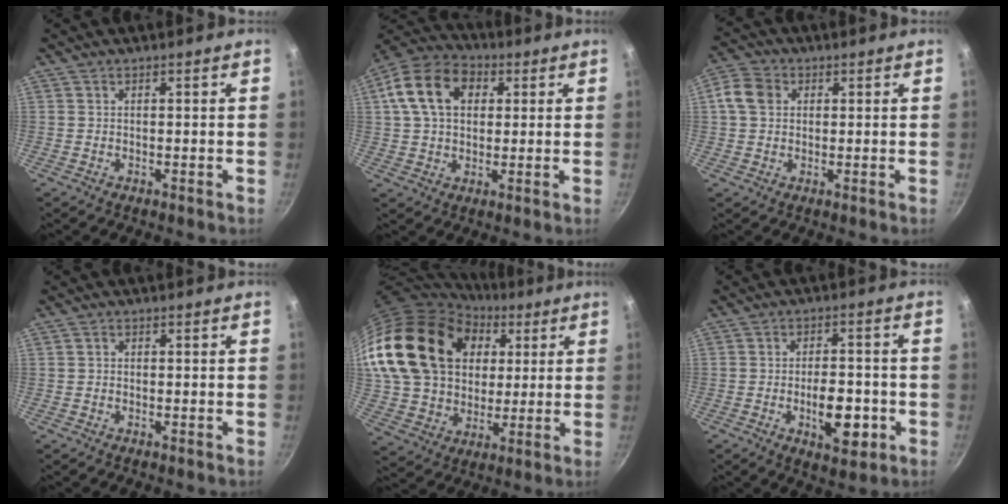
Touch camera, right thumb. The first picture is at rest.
{"total": 14.1, "force": [3.6, 10.1, 9.2], "torque": [-0.145, 0.020, 0.046]}
{"total": 6.4, "force": [1.2, 5.2, 3.4], "torque": [-0.051, 0.007, 0.006]}
{"total": 0.6, "force": [-0.1, 0.6, 0.2], "torque": [-0.003, 0.003, -0.003]}
{"total": 27.3, "force": [8.3, 20.3, 16.1], "torque": [-0.287, 0.011, 0.157]}
{"total": 9.9, "force": [-3.0, 4.8, 8.1], "torque": [-0.097, 0.014, -0.040]}